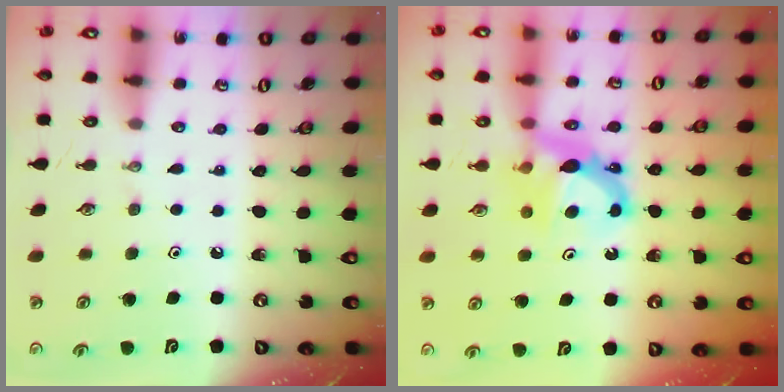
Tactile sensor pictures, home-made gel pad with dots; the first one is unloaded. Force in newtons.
{"total": 7.1, "press": 7.1, "slide": 0.5}